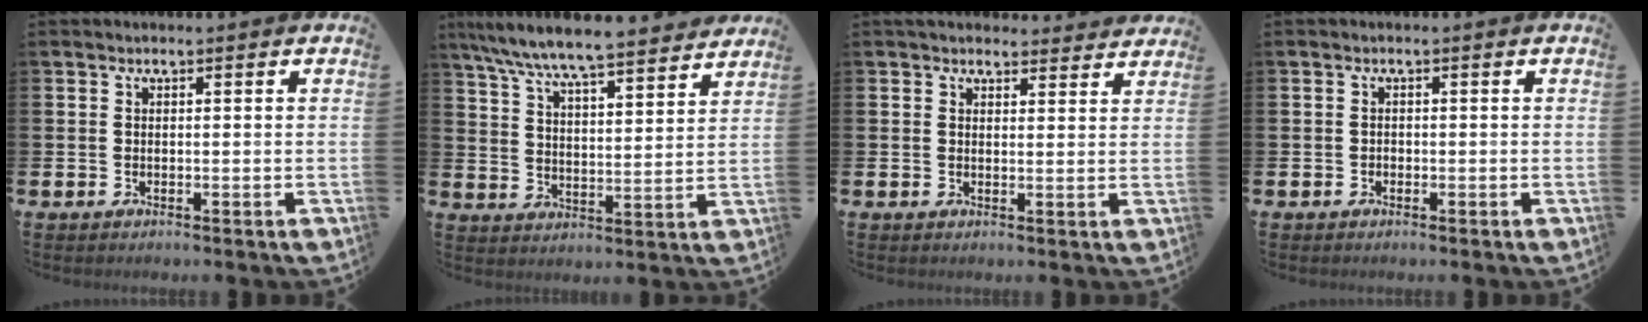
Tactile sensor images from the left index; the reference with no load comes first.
{"total": 7.9, "force": [7.5, 0.3, 2.2], "torque": [-0.072, -0.052, 0.132]}
{"total": 3.0, "force": [2.9, 0.8, 0.1], "torque": [0.005, -0.016, 0.050]}
{"total": 0.6, "force": [-0.4, 0.5, 0.1], "torque": [-0.006, 0.005, -0.008]}